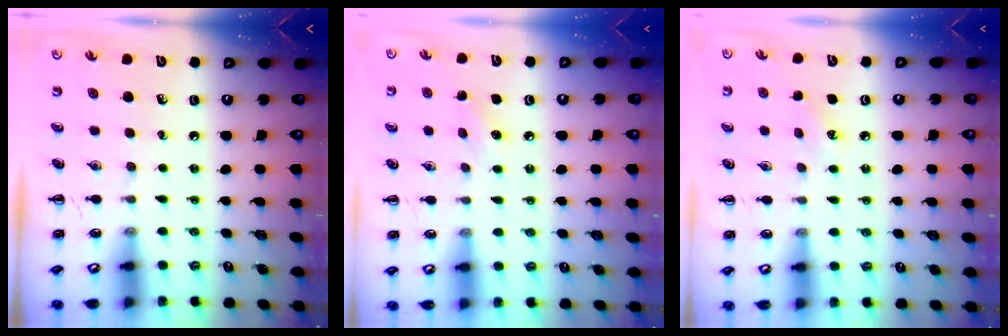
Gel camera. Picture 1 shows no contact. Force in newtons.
{"total": 5.7, "press": 5.4, "slide": 1.6}
{"total": 4.6, "press": 4.4, "slide": 1.3}